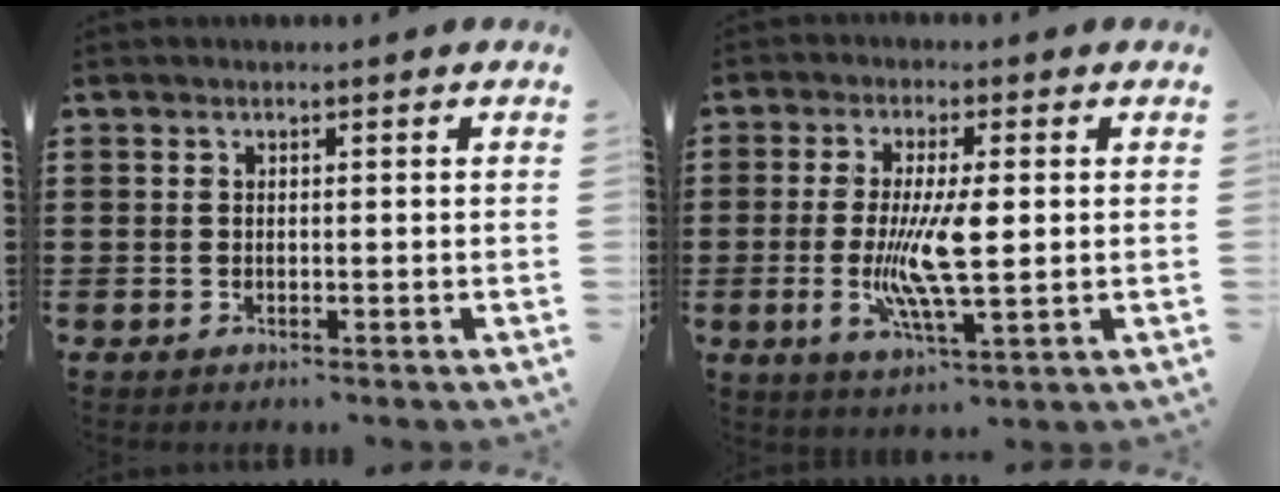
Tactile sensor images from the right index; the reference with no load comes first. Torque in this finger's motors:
{"motor_torque": [1.83, -0.31, 0.84, 0.21]}